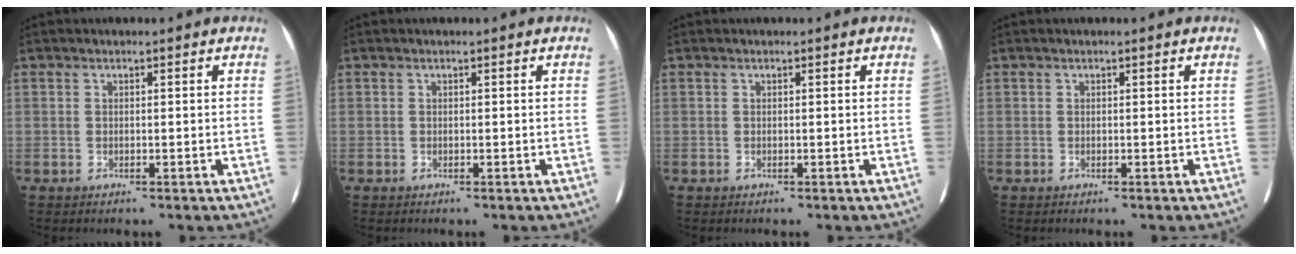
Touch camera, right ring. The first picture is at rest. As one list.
[{"total": 0.0}, {"total": 0.0}, {"total": 0.0}]